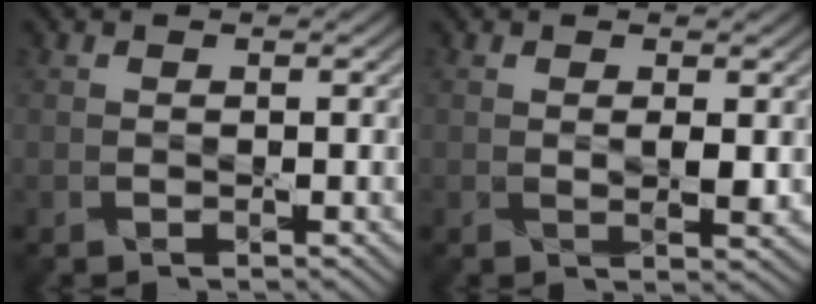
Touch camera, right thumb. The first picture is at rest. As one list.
[{"total": 1.7, "force": [0.3, 0.7, 1.6], "torque": [-0.031, -0.007, 0.008]}]